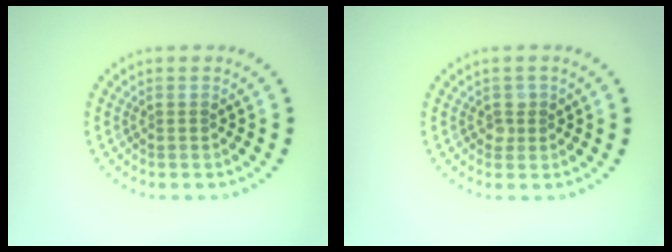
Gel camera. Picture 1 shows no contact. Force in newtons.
{"total": 1.2, "press": 1.1, "slide": 0.4}